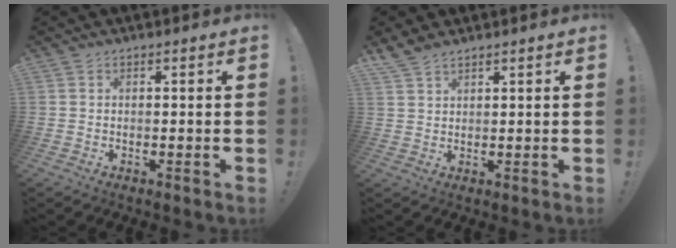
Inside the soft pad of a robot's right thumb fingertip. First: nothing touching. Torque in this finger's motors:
{"motor_torque": [-0.78, 0.82, 0.04, 0.12, 0.14]}